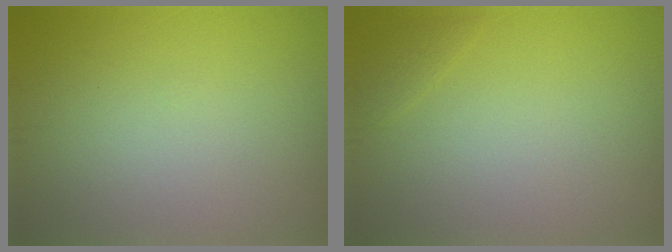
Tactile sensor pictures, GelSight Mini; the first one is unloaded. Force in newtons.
{"total": 0.7, "press": 0.7, "slide": 0.0}